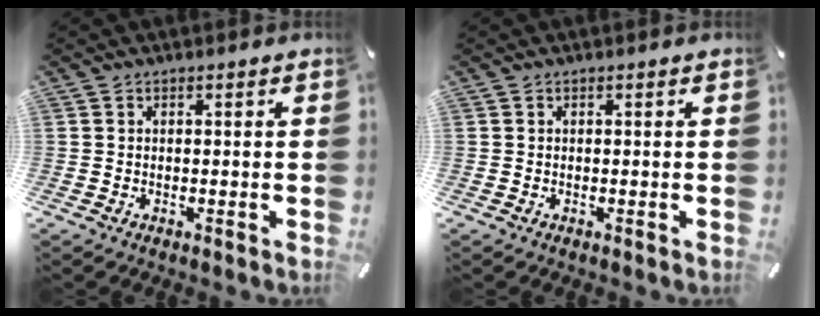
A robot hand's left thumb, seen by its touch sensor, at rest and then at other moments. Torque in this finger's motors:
{"motor_torque": [0.00, 0.00, 0.04, 0.04, 0.00]}